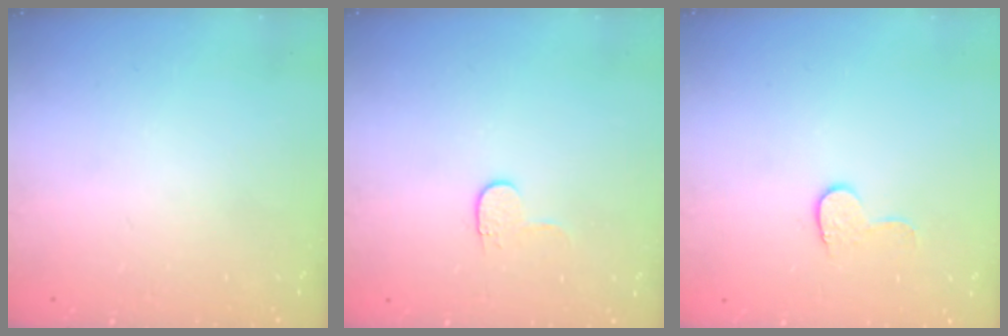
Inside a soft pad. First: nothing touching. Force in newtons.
{"total": 3.9, "press": 3.8, "slide": 0.5}
{"total": 6.2, "press": 6.2, "slide": 0.6}